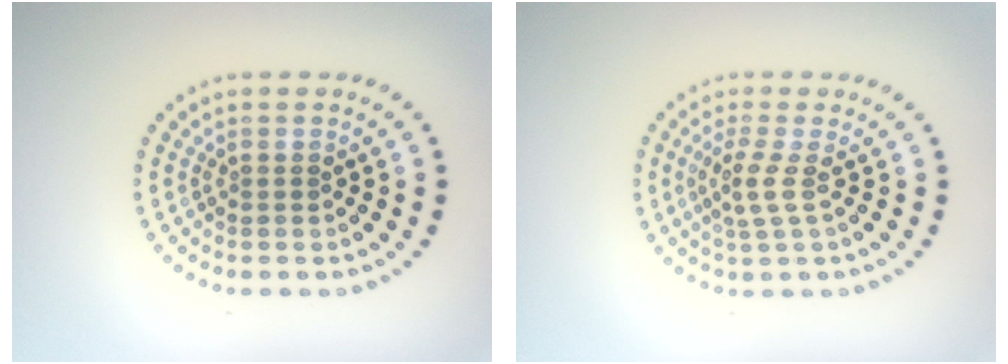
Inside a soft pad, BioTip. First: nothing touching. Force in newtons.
{"total": 2.2, "press": 1.6, "slide": 1.5}